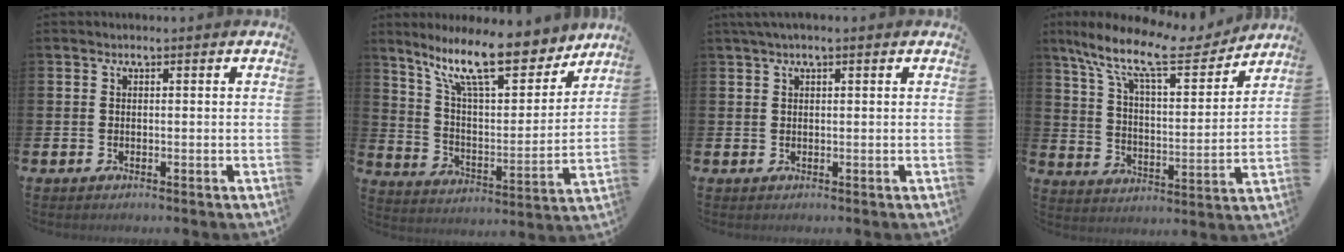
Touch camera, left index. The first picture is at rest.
{"total": 14.3, "force": [11.2, 3.8, 8.0], "torque": [-0.169, -0.057, 0.197]}
{"total": 1.5, "force": [1.1, 0.1, 1.1], "torque": [-0.018, 0.001, 0.019]}
{"total": 12.4, "force": [9.7, 3.7, 6.8], "torque": [-0.148, -0.056, 0.158]}